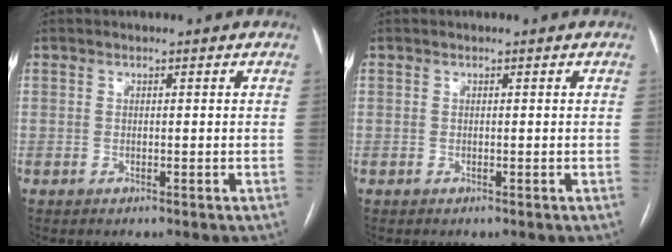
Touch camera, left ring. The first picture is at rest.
{"total": 0.0}